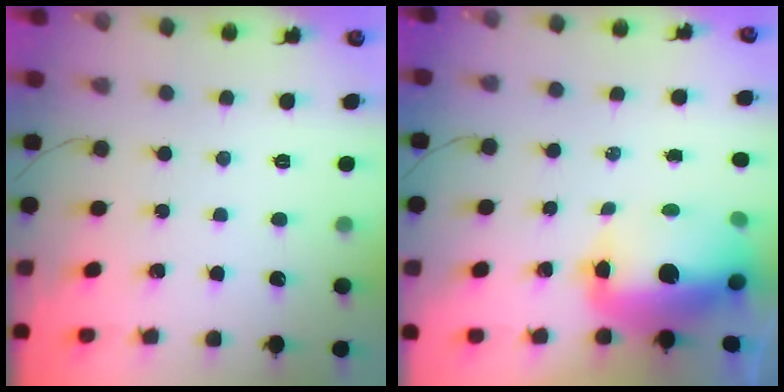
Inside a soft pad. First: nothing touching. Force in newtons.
{"total": 14.1, "press": 13.6, "slide": 3.7}